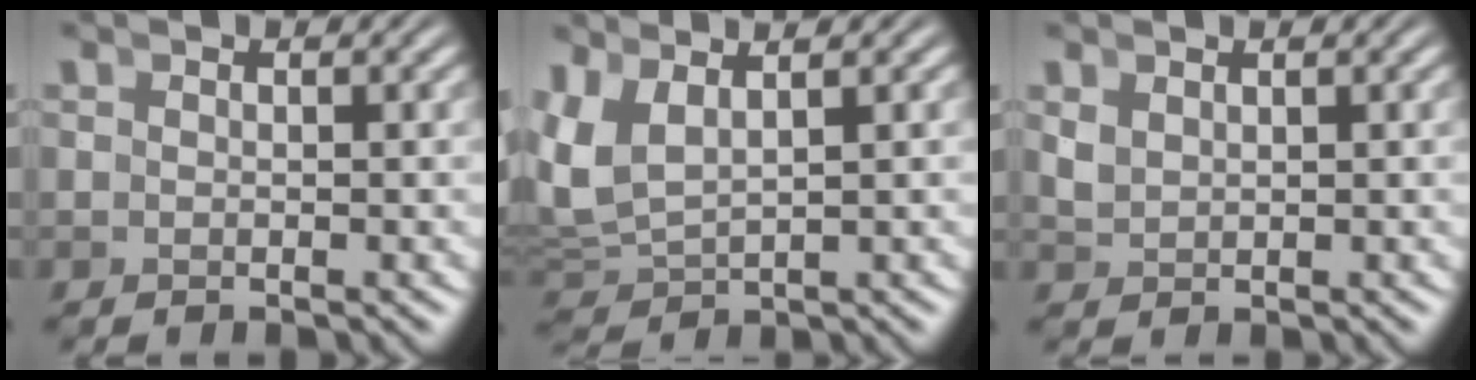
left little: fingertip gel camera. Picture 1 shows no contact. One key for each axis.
{"total": 6.4, "fx": 1.2, "fy": 5.0, "fz": 3.7, "tx": -0.113, "ty": -0.010, "tz": 0.029}
{"total": 0.9, "fx": 0.8, "fy": 0.3, "fz": 0.3, "tx": -0.004, "ty": -0.003, "tz": 0.026}